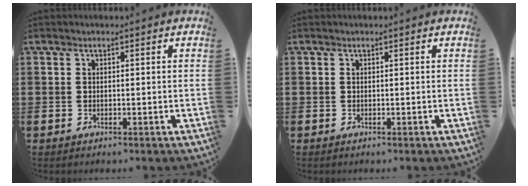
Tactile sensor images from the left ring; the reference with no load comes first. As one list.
[{"total": 0.0}]